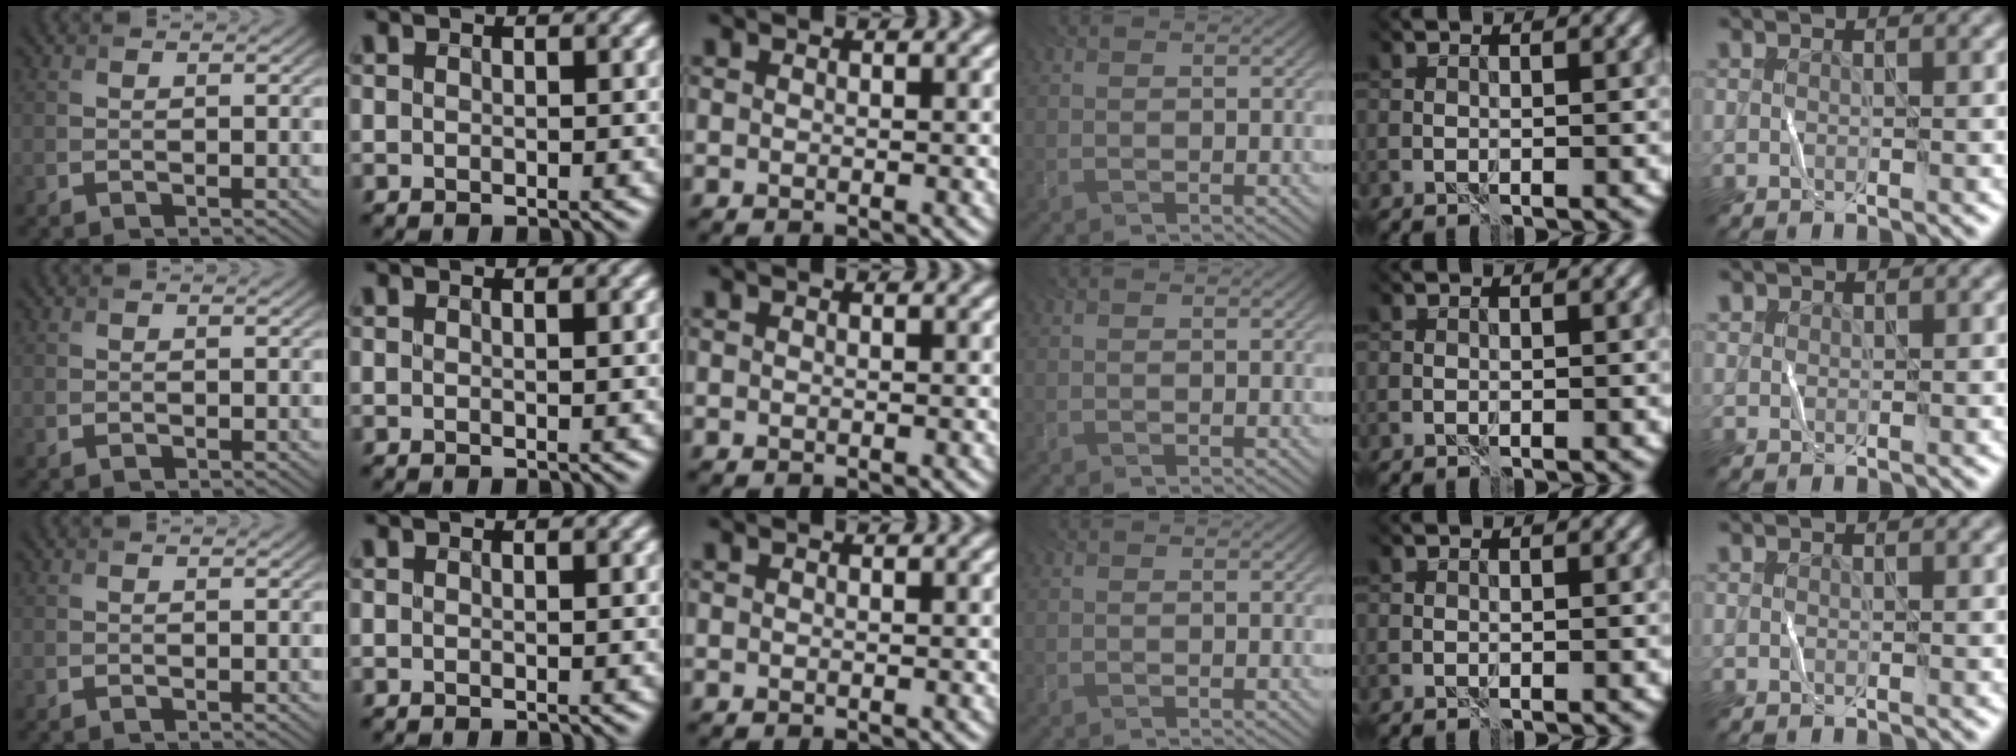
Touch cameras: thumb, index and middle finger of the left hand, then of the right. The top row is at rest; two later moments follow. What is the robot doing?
{"motion": "fold", "object": "bandana"}